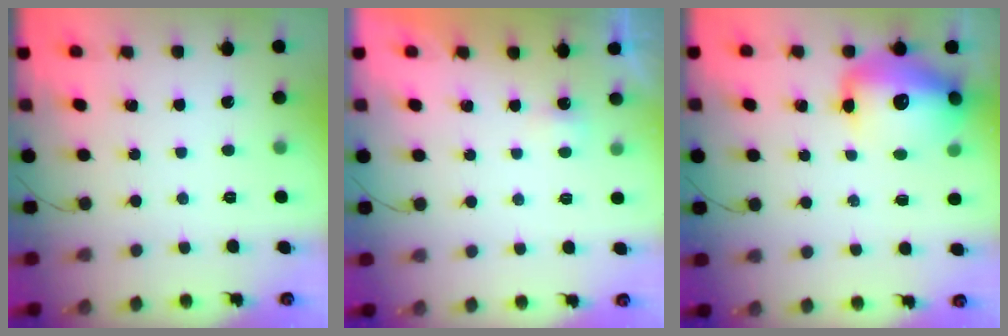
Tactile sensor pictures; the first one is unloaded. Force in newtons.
{"total": 1.6, "press": 1.5, "slide": 0.6}
{"total": 16.3, "press": 15.6, "slide": 4.5}